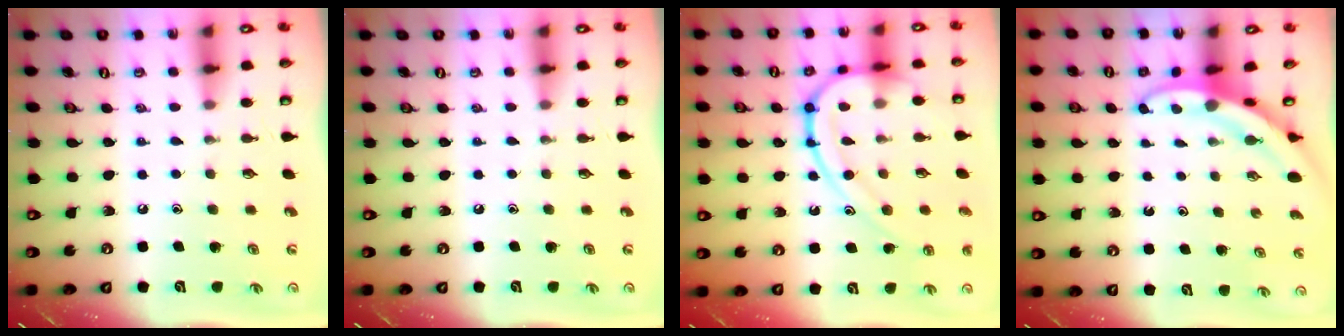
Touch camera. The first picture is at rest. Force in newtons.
{"total": 0.0}
{"total": 15.2, "press": 15.2, "slide": 0.8}
{"total": 3.6, "press": 3.5, "slide": 0.4}